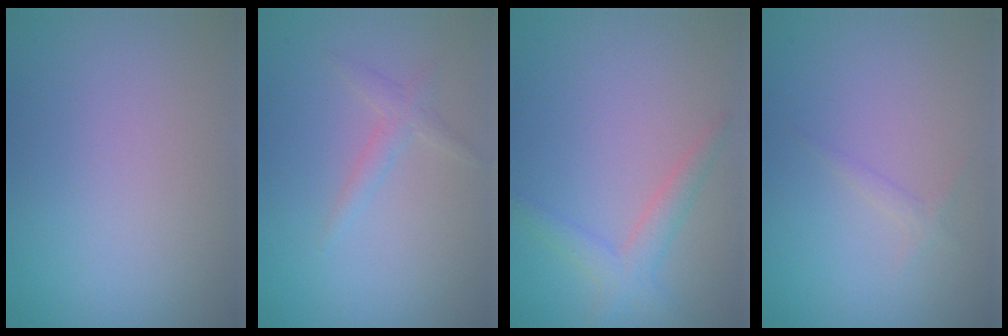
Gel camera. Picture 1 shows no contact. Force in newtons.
{"total": 1.3, "press": 1.3, "slide": 0.0}
{"total": 2.4, "press": 2.4, "slide": 0.2}
{"total": 0.8, "press": 0.8, "slide": 0.1}